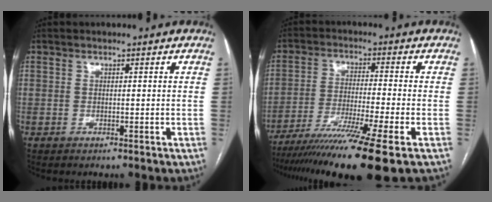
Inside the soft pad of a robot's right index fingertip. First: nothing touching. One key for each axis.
{"total": 16.4, "fx": -11.8, "fy": -1.6, "fz": 11.2, "tx": -0.178, "ty": -0.045, "tz": -0.194}